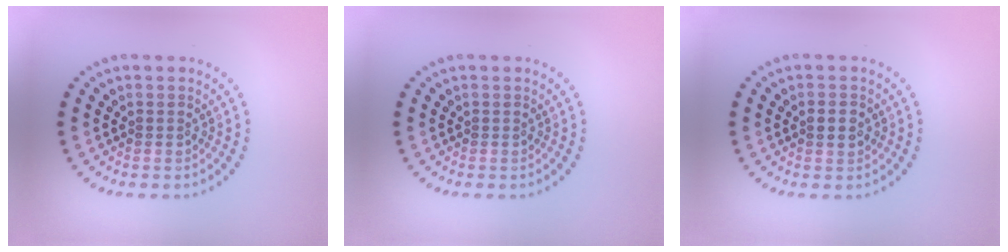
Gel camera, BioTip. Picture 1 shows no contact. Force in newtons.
{"total": 0.0}
{"total": 1.5, "press": 1.5, "slide": 0.0}